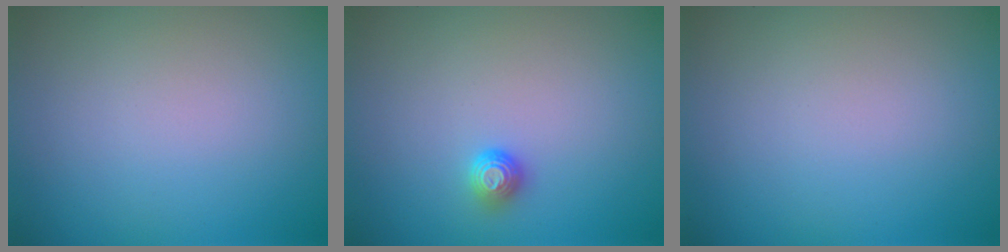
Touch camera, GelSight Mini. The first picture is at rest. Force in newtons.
{"total": 1.1, "press": 1.0, "slide": 0.5}
{"total": 0.0}